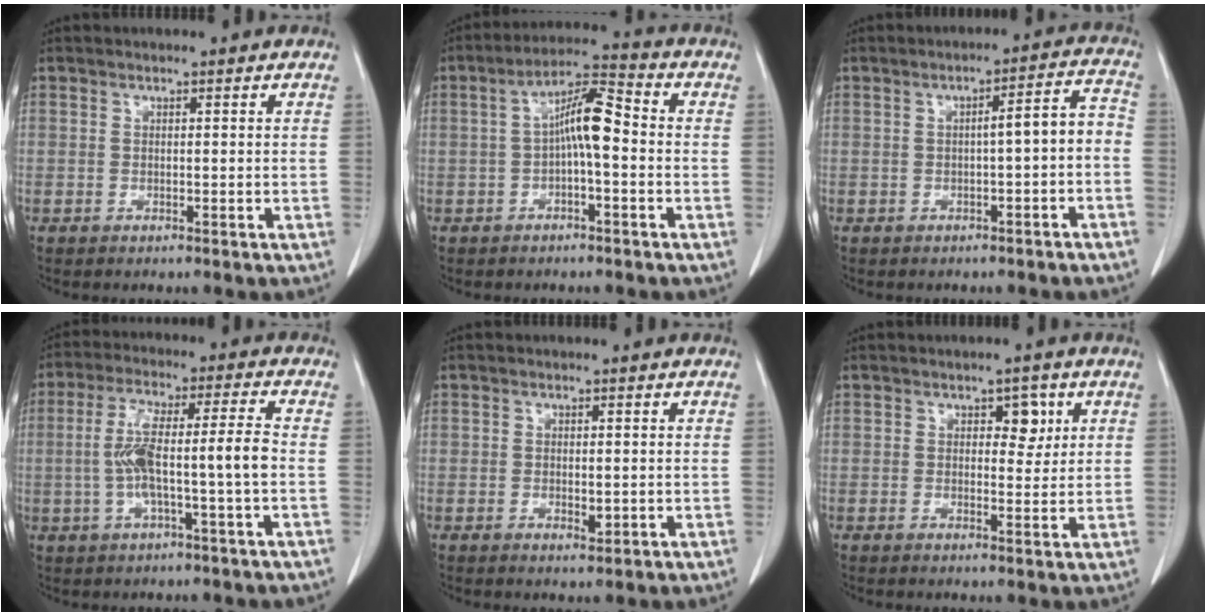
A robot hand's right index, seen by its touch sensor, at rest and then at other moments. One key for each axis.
{"total": 7.1, "fx": -0.6, "fy": 1.7, "fz": 6.8, "tx": -0.123, "ty": 0.028, "tz": -0.014}
{"total": 5.1, "fx": -1.1, "fy": 0.8, "fz": 4.9, "tx": -0.062, "ty": 0.027, "tz": -0.014}
{"total": 9.7, "fx": -1.3, "fy": 0.4, "fz": 9.6, "tx": -0.186, "ty": 0.021, "tz": -0.025}
{"total": 1.9, "fx": -0.3, "fy": 1.0, "fz": 1.6, "tx": -0.023, "ty": -0.003, "tz": -0.001}
{"total": 3.6, "fx": 1.5, "fy": 2.0, "fz": 2.6, "tx": -0.027, "ty": 0.004, "tz": 0.020}